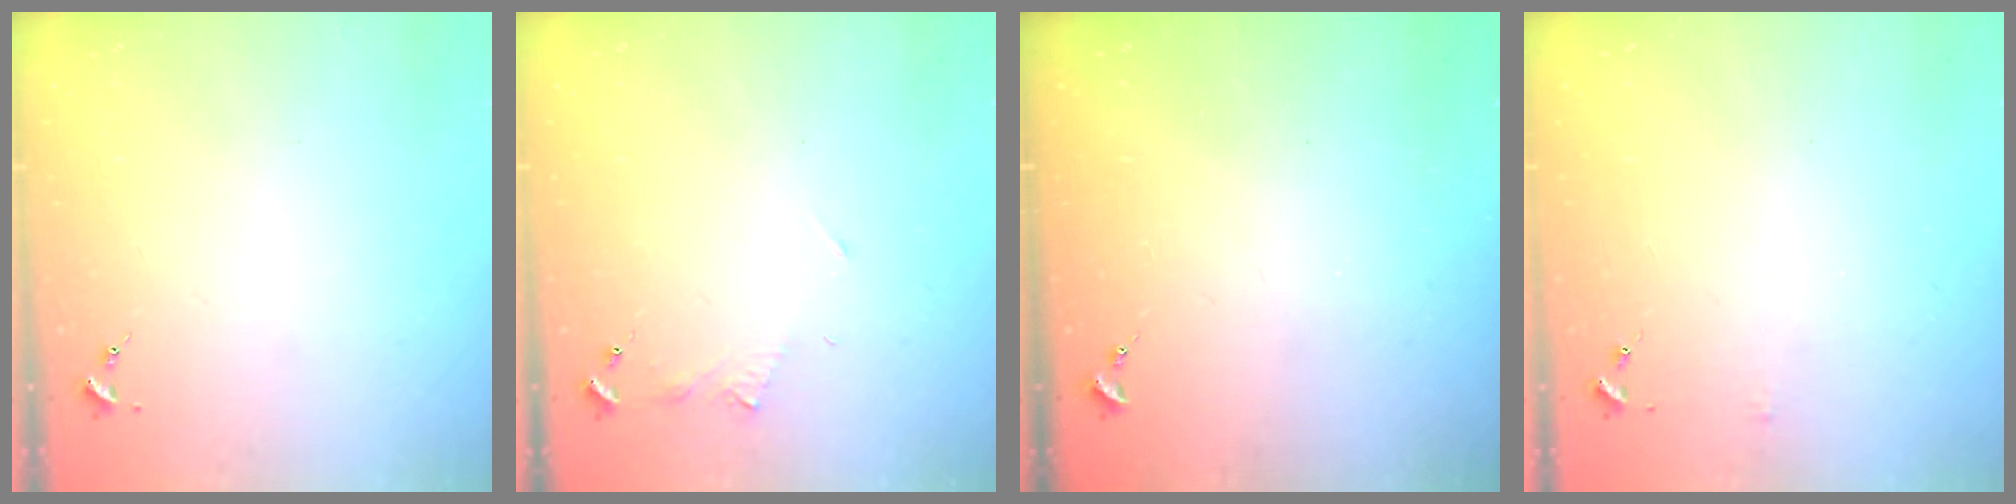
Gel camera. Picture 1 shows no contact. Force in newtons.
{"total": 3.9, "press": 3.8, "slide": 0.5}
{"total": 0.0}
{"total": 3.2, "press": 3.2, "slide": 0.3}